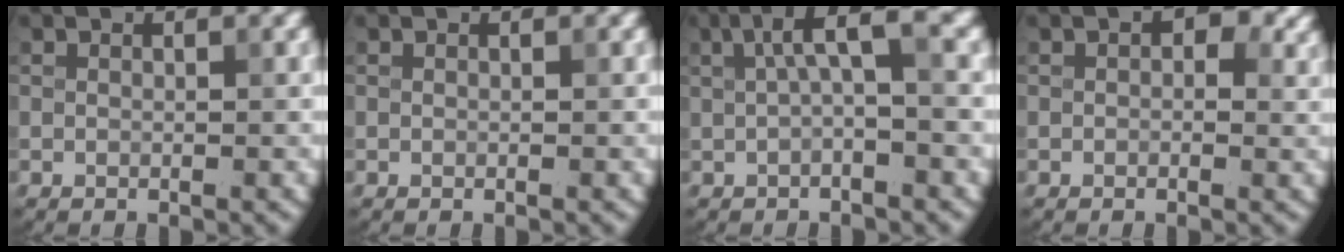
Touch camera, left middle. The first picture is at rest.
{"total": 0.0}
{"total": 3.7, "force": [0.8, 0.7, 3.5], "torque": [-0.061, 0.012, 0.009]}
{"total": 3.0, "force": [0.8, 1.8, 2.2], "torque": [-0.018, 0.001, 0.006]}